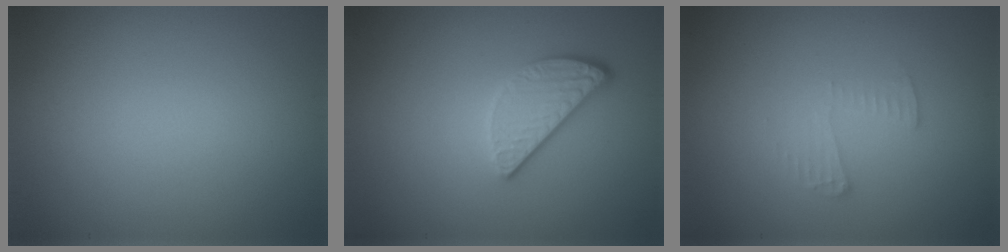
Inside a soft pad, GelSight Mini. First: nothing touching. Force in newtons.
{"total": 3.3, "press": 2.7, "slide": 1.8}
{"total": 1.4, "press": 1.4, "slide": 0.1}